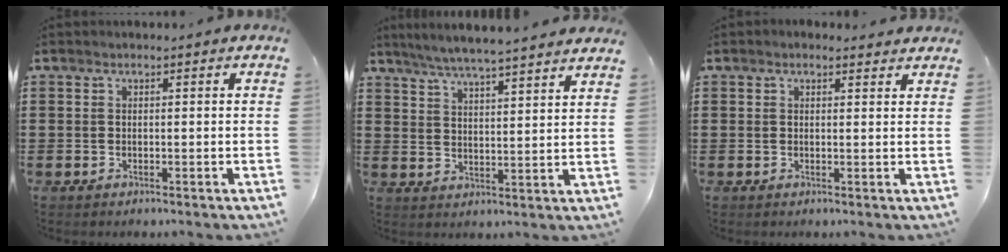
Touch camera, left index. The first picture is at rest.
{"total": 5.3, "force": [5.0, -0.6, 1.5], "torque": [-0.048, -0.028, 0.087]}
{"total": 1.3, "force": [1.1, 0.5, 0.4], "torque": [-0.011, 0.004, 0.021]}